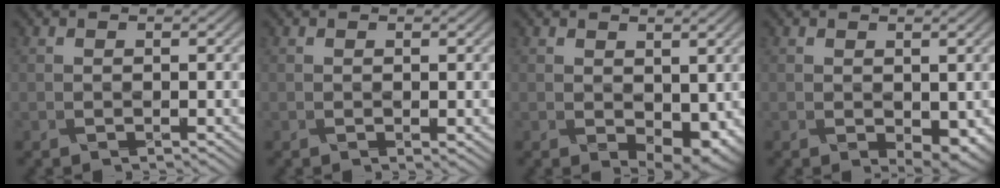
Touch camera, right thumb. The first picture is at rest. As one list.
[{"total": 0.6, "force": [0.1, 0.2, 0.5], "torque": [-0.007, -0.001, 0.009]}, {"total": 5.0, "force": [-0.2, 3.1, 4.0], "torque": [-0.063, -0.015, 0.017]}, {"total": 3.1, "force": [-0.4, 1.8, 2.5], "torque": [-0.038, -0.010, 0.008]}]